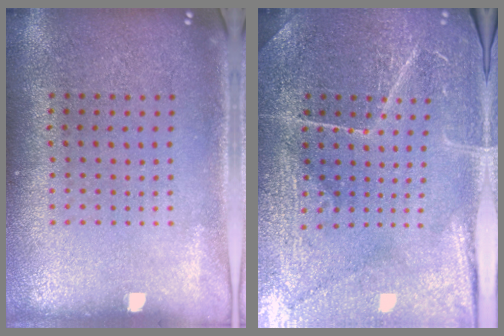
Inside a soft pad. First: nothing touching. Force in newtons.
{"total": 4.0, "press": 3.9, "slide": 1.1}